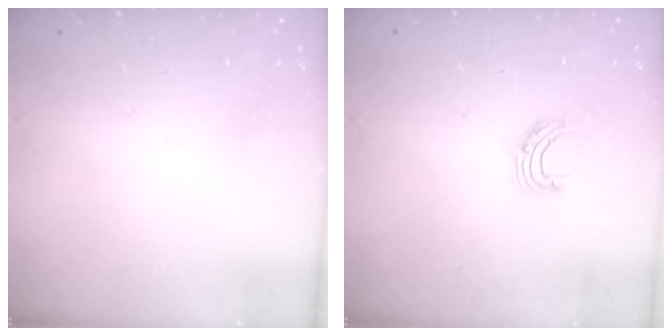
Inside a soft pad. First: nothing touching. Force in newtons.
{"total": 5.4, "press": 5.4, "slide": 0.6}